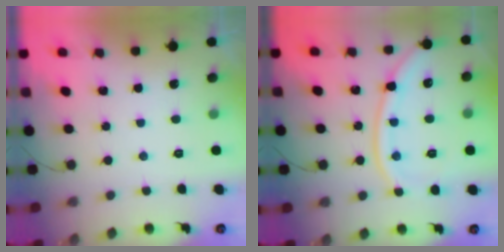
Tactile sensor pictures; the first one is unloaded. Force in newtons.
{"total": 14.2, "press": 14.1, "slide": 1.5}